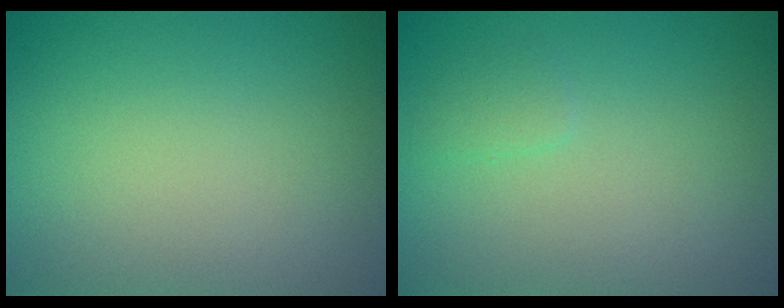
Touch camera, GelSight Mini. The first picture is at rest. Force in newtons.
{"total": 0.8, "press": 0.8, "slide": 0.0}